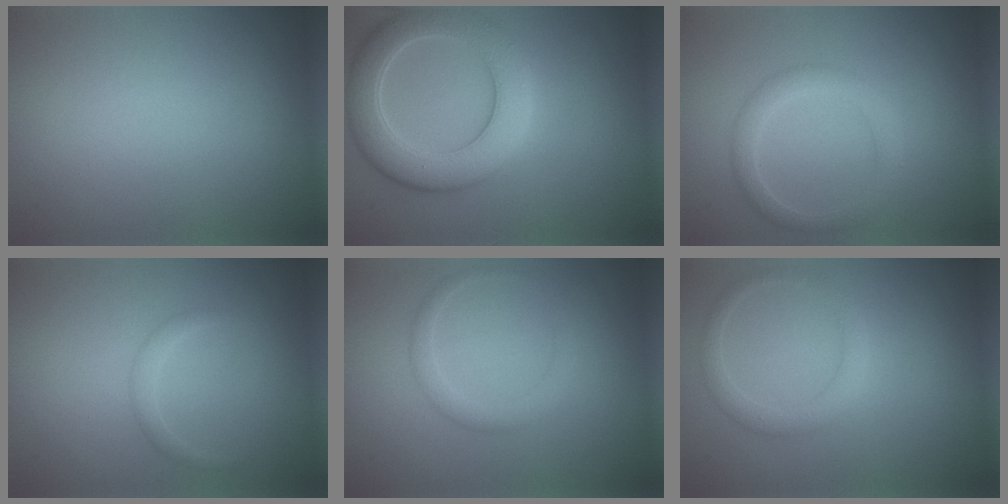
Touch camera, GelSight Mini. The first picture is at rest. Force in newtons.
{"total": 6.9, "press": 6.8, "slide": 0.4}
{"total": 2.4, "press": 2.4, "slide": 0.1}
{"total": 1.0, "press": 1.0, "slide": 0.1}
{"total": 1.8, "press": 1.8, "slide": 0.0}
{"total": 2.0, "press": 2.0, "slide": 0.1}